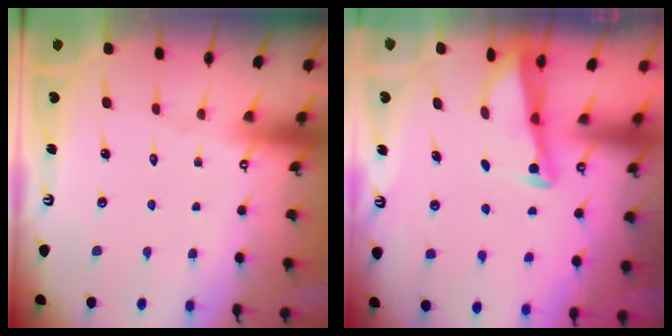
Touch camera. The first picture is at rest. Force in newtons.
{"total": 2.5, "press": 2.5, "slide": 0.2}